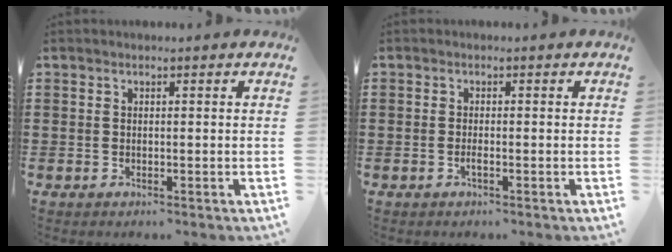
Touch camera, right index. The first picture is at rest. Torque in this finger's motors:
{"motor_torque": [2.14, 0.00, 0.14, 0.03]}